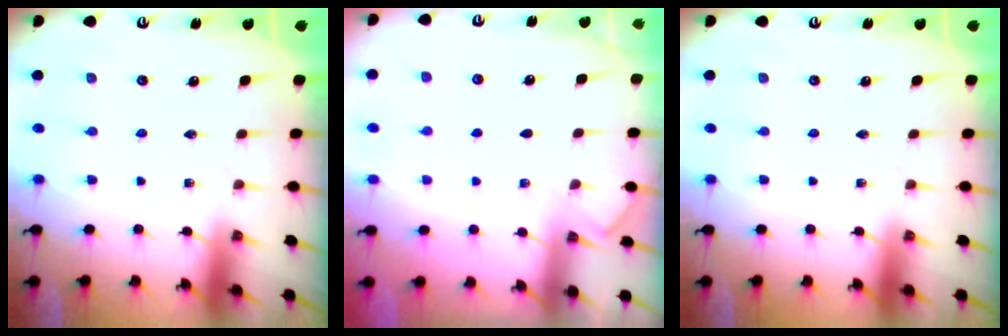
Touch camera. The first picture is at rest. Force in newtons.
{"total": 3.3, "press": 3.3, "slide": 0.4}
{"total": 0.0}